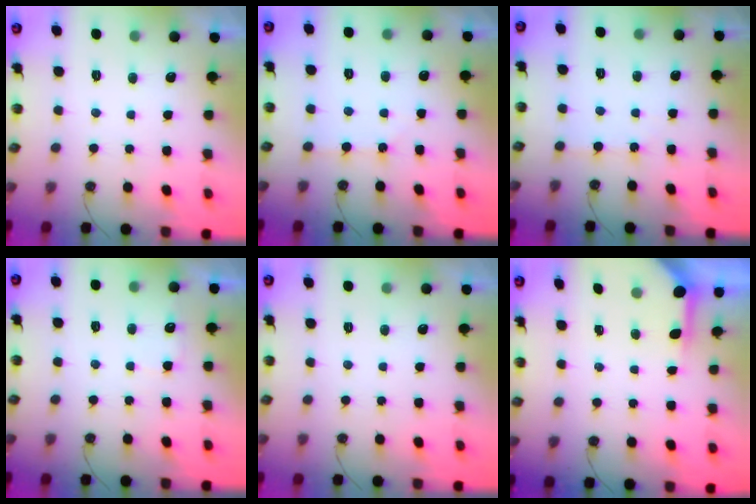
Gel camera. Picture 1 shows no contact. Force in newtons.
{"total": 2.6, "press": 2.5, "slide": 0.5}
{"total": 2.9, "press": 2.9, "slide": 0.5}
{"total": 4.6, "press": 4.5, "slide": 0.5}
{"total": 0.0}
{"total": 4.0, "press": 4.0, "slide": 0.5}